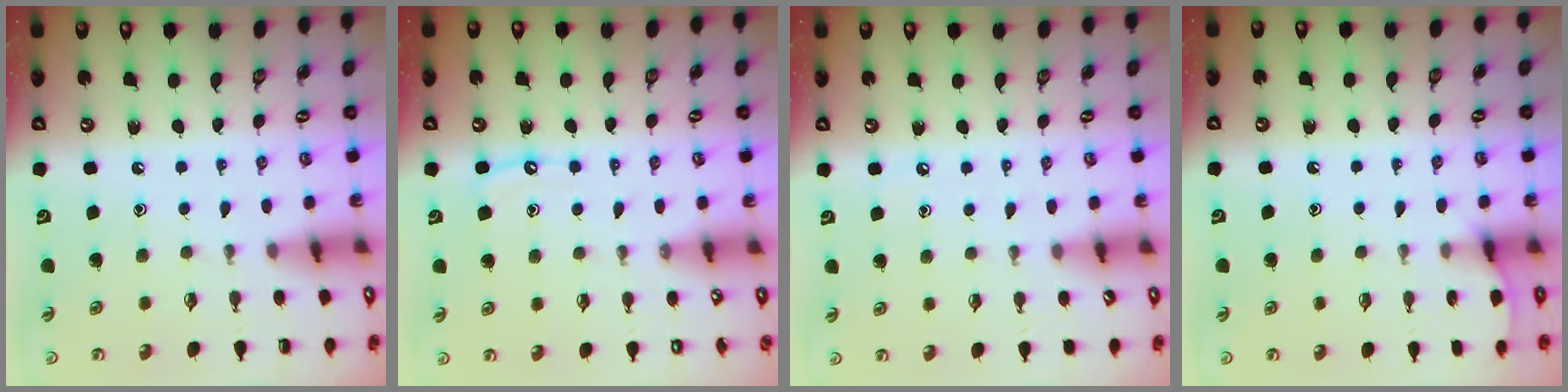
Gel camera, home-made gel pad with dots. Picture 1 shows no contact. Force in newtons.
{"total": 5.1, "press": 5.1, "slide": 0.6}
{"total": 2.5, "press": 2.4, "slide": 0.4}
{"total": 3.6, "press": 3.6, "slide": 0.5}